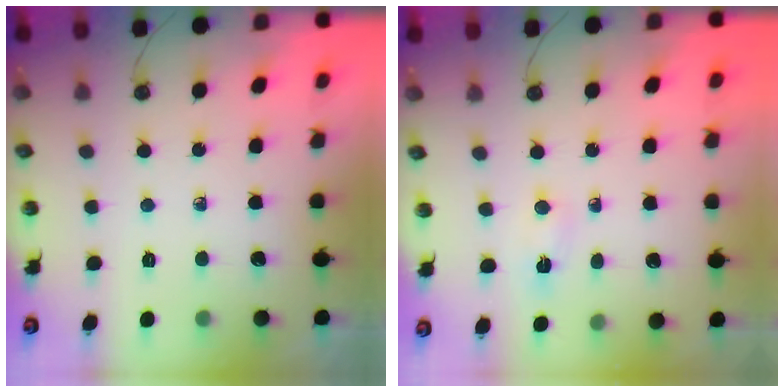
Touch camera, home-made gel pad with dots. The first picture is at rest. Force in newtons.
{"total": 2.1, "press": 1.8, "slide": 1.0}